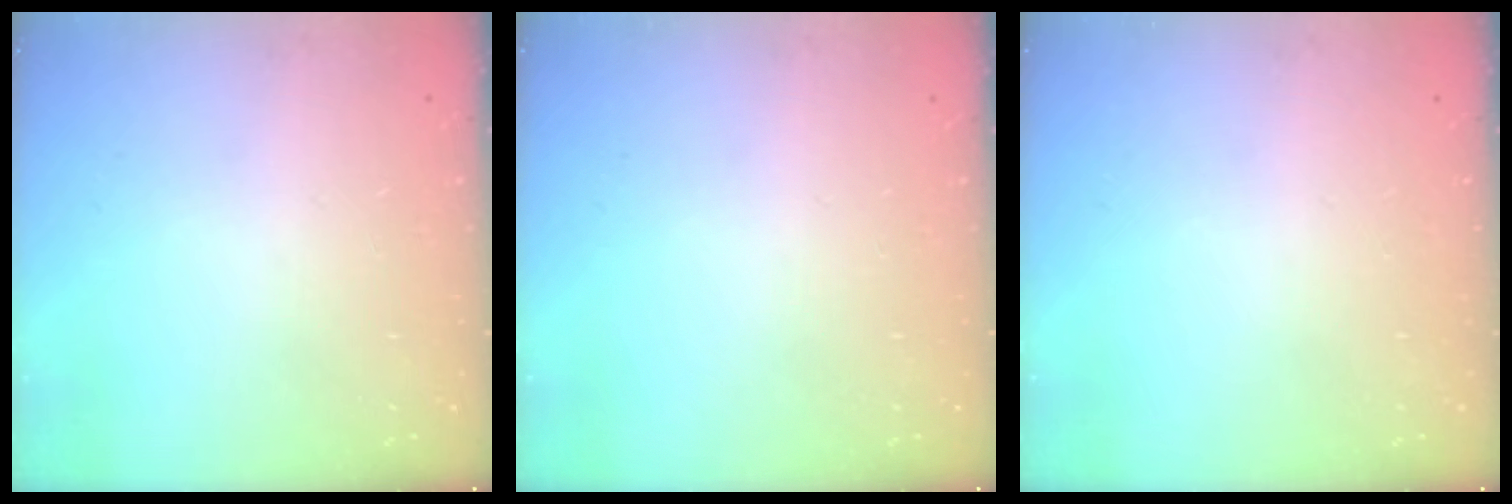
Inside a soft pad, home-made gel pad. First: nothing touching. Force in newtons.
{"total": 0.0}
{"total": 0.0}